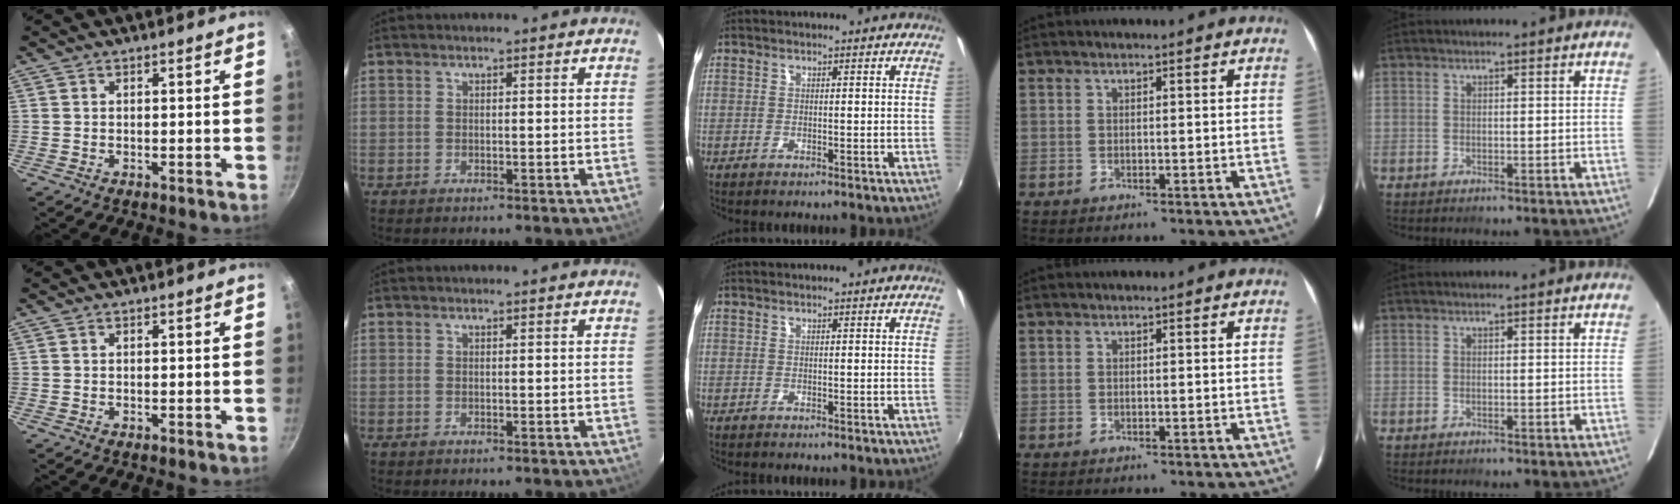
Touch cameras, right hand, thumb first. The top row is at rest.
{}